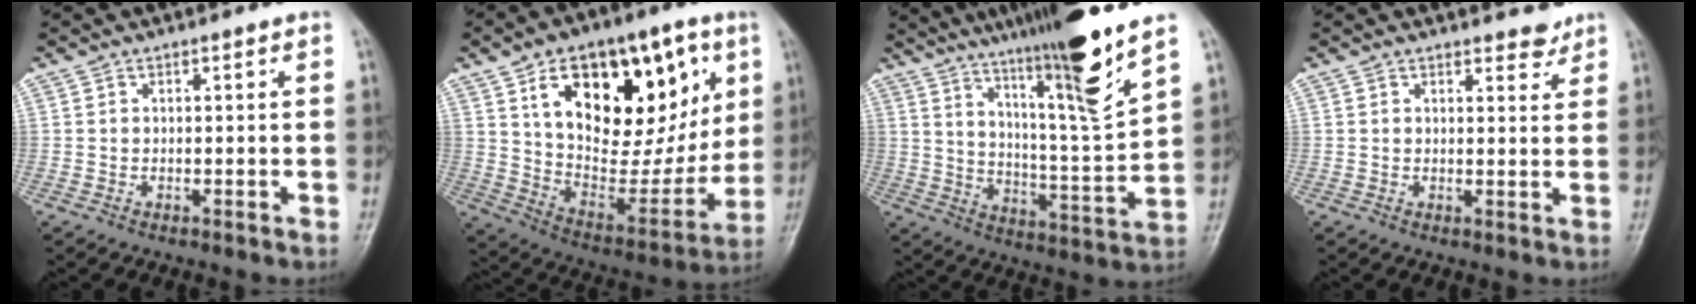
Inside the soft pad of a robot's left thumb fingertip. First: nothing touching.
{"total": 28.4, "force": [11.6, 15.4, 20.8], "torque": [-0.272, -0.013, 0.197]}
{"total": 18.3, "force": [12.5, 0.4, 13.4], "torque": [-0.200, -0.070, 0.207]}
{"total": 2.8, "force": [2.5, 1.2, 0.7], "torque": [0.008, -0.019, 0.028]}